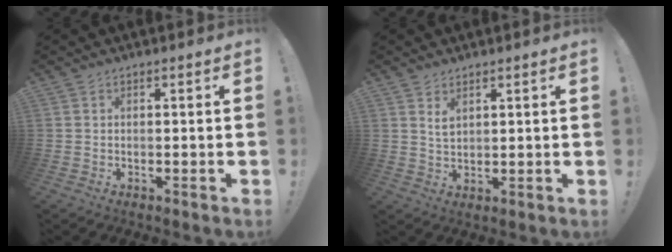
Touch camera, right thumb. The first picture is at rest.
{"total": 3.1, "force": [1.9, 1.6, 1.8], "torque": [-0.017, -0.014, 0.031]}